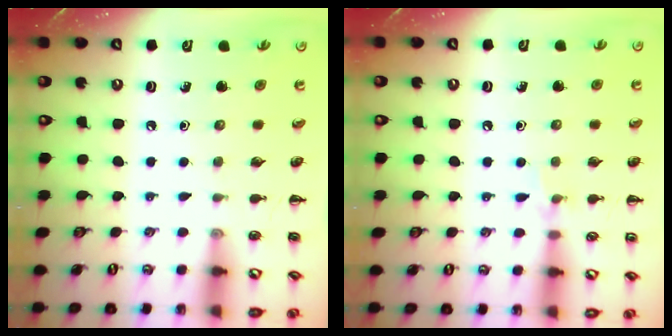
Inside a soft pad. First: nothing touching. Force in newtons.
{"total": 5.1, "press": 4.9, "slide": 1.5}